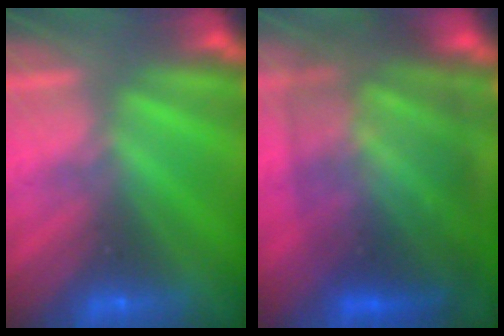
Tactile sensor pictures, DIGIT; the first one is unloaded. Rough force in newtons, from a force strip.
{"total": 9.4}